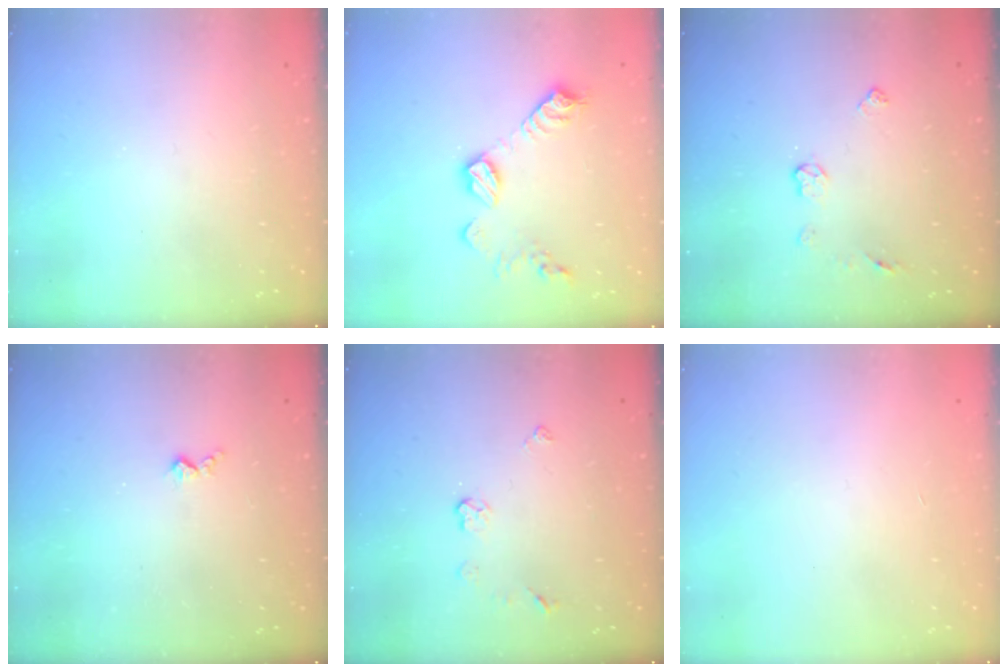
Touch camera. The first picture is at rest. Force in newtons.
{"total": 11.8, "press": 11.8, "slide": 0.6}
{"total": 5.4, "press": 5.4, "slide": 0.5}
{"total": 3.6, "press": 3.5, "slide": 0.5}
{"total": 5.1, "press": 5.1, "slide": 0.5}
{"total": 0.0}